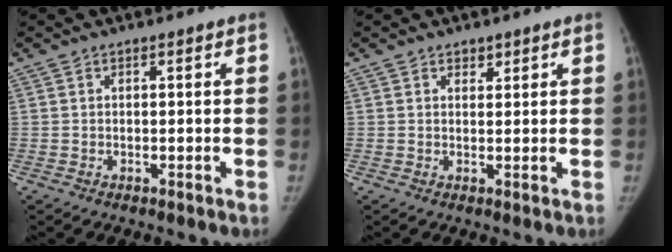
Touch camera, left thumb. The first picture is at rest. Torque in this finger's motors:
{"motor_torque": [-0.32, 0.00, 0.04, 0.32, -0.08]}